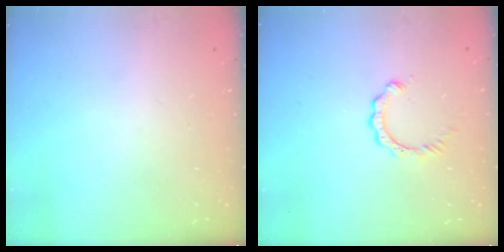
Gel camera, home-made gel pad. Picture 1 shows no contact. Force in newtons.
{"total": 3.1, "press": 3.1, "slide": 0.2}